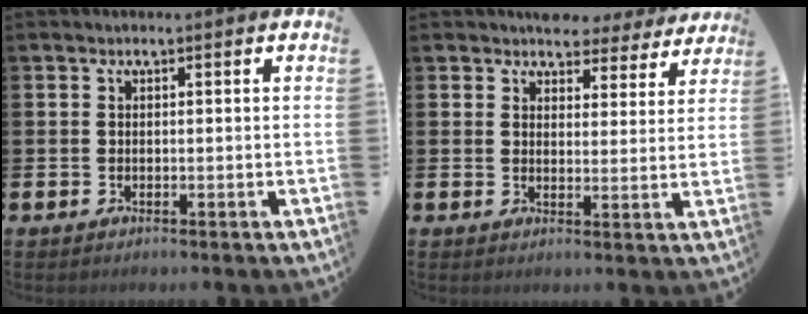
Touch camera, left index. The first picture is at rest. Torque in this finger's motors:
{"motor_torque": [1.09, -1.04, 0.62, 0.03]}